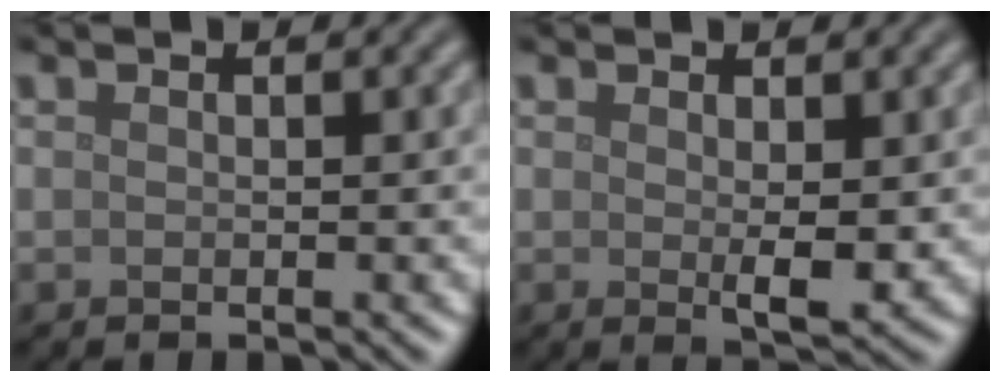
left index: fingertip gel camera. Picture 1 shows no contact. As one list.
[{"total": 2.2, "force": [0.2, 0.7, 2.0], "torque": [-0.034, -0.009, 0.008]}]